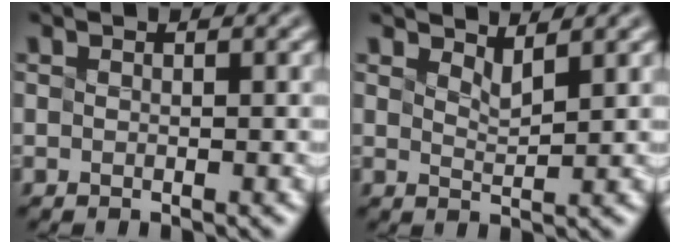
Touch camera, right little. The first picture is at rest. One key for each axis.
{"total": 1.3, "fx": 1.3, "fy": -0.3, "fz": 0.0, "tx": -0.004, "ty": 0.007, "tz": 0.040}